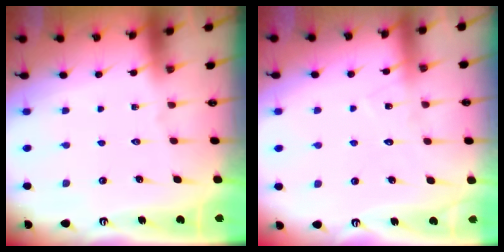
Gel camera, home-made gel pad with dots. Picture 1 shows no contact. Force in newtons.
{"total": 7.5, "press": 7.5, "slide": 0.5}